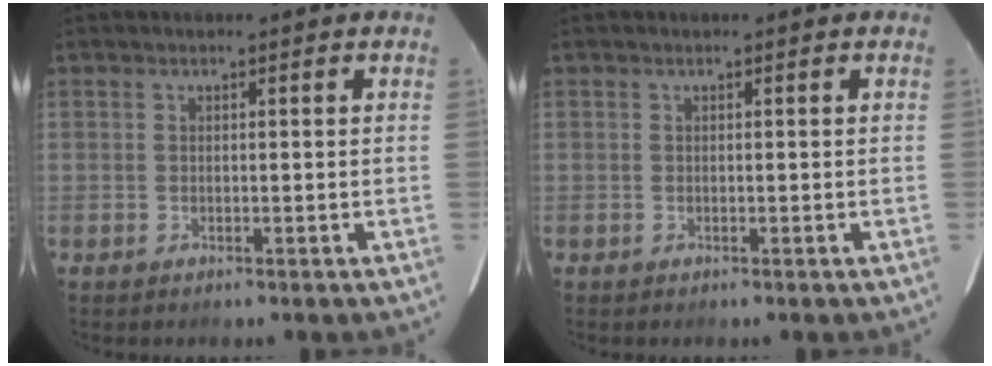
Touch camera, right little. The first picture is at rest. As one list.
[{"total": 0.0}]